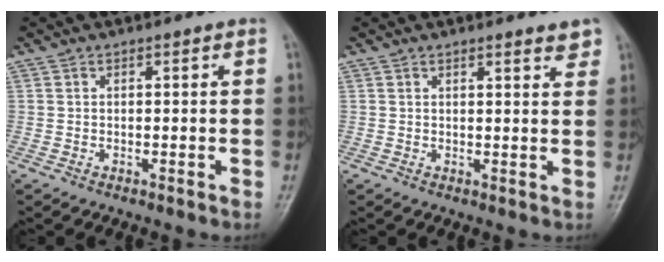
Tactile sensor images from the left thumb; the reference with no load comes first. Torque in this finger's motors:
{"motor_torque": [-0.14, -0.17, -0.28, -0.34, 0.08]}